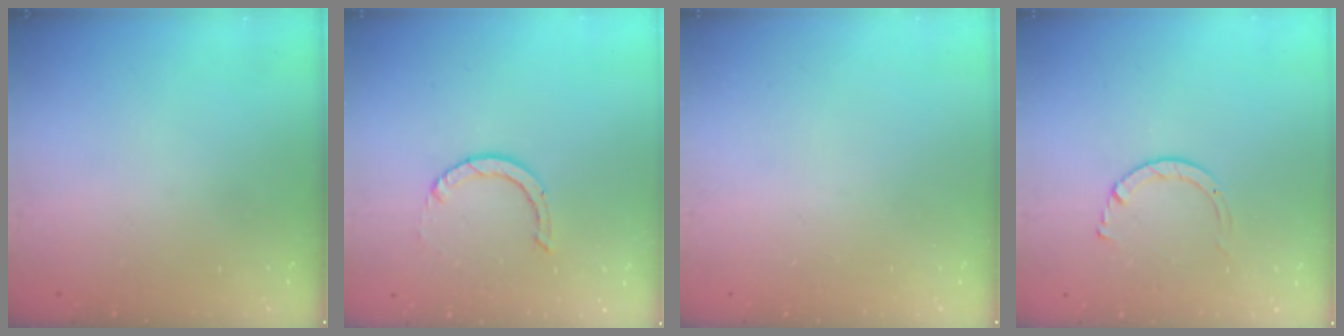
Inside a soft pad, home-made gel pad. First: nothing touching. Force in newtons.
{"total": 0.9, "press": 0.9, "slide": 0.1}
{"total": 0.0}
{"total": 2.9, "press": 2.9, "slide": 0.2}